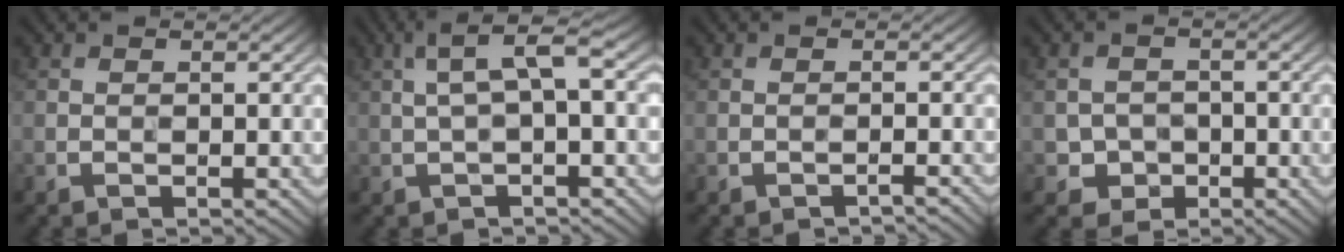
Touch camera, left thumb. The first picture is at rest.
{"total": 4.8, "force": [0.9, 0.9, 4.7], "torque": [-0.094, 0.025, 0.013]}
{"total": 0.9, "force": [-0.8, -0.2, 0.4], "torque": [-0.007, 0.008, -0.017]}
{"total": 2.7, "force": [-1.0, 2.4, 0.8], "torque": [-0.012, 0.002, -0.019]}